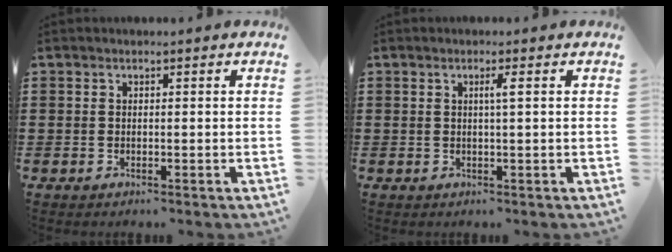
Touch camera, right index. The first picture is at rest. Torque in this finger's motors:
{"motor_torque": [0.37, -0.22, 0.04, 0.04]}